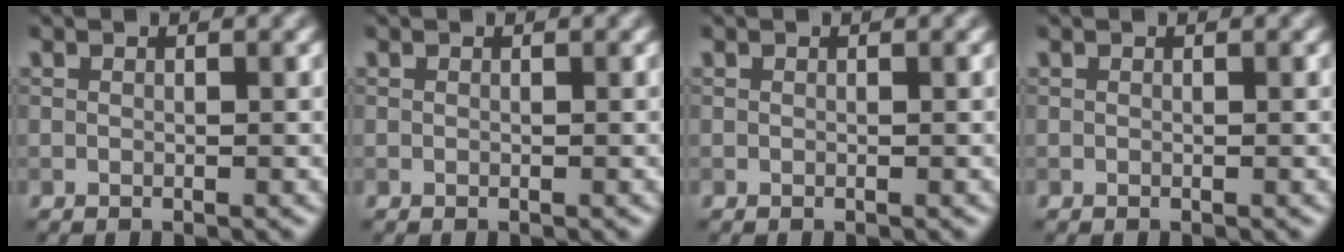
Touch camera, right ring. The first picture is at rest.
{"total": 0.0}
{"total": 0.0}
{"total": 0.0}